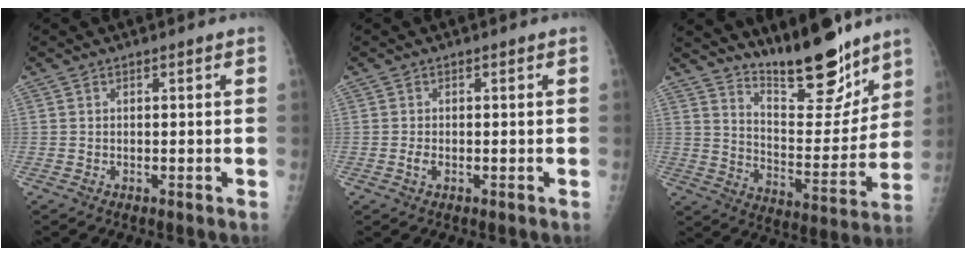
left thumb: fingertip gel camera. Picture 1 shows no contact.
{"total": 1.4, "force": [-0.4, 0.8, 1.0], "torque": [-0.022, -0.002, -0.008]}
{"total": 17.2, "force": [13.9, 4.8, 8.9], "torque": [-0.089, -0.110, 0.228]}